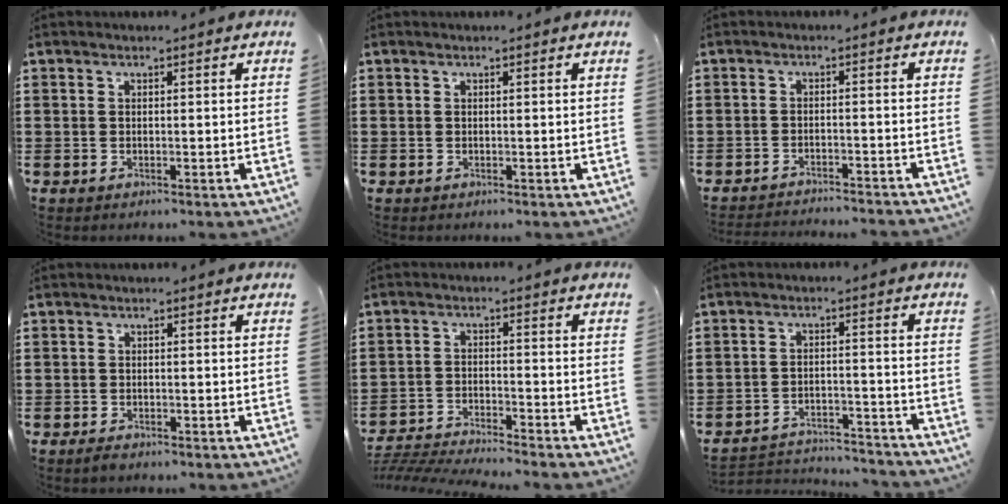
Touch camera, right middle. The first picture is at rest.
{"total": 0.0}
{"total": 2.4, "force": [-2.4, -0.2, 0.2], "torque": [-0.007, 0.002, -0.050]}
{"total": 0.9, "force": [-0.7, 0.5, 0.1], "torque": [-0.003, 0.000, -0.015]}
{"total": 4.2, "force": [-4.1, -0.2, 0.7], "torque": [-0.028, -0.008, -0.091]}
{"total": 3.5, "force": [-3.5, 0.5, 0.6], "torque": [-0.014, 0.006, -0.074]}